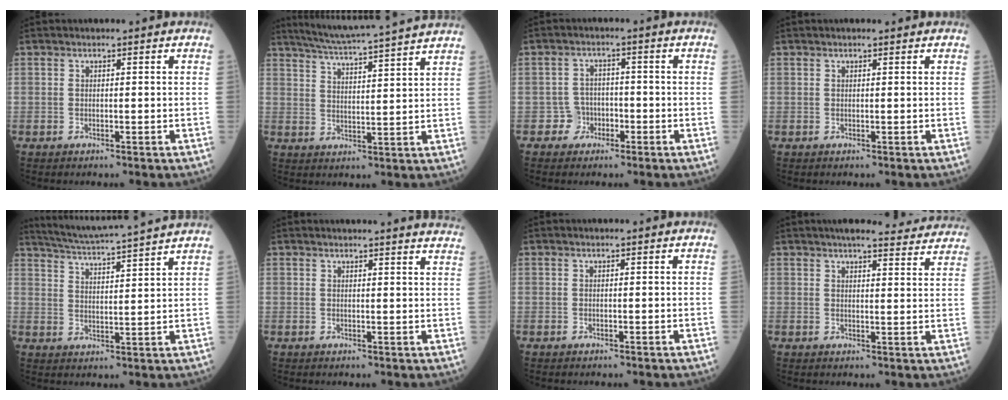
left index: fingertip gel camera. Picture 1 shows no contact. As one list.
[{"total": 16.8, "force": [15.3, -1.3, 6.9], "torque": [-0.125, -0.006, 0.212]}, {"total": 3.2, "force": [-1.7, 2.7, -0.1], "torque": [0.006, 0.012, -0.033]}, {"total": 0.9, "force": [0.8, 0.1, 0.5], "torque": [-0.009, 0.008, 0.012]}, {"total": 14.8, "force": [13.6, -1.4, 5.5], "torque": [-0.106, -0.002, 0.197]}, {"total": 10.6, "force": [10.3, 0.0, 2.3], "torque": [-0.015, -0.029, 0.093]}, {"total": 0.0}, {"total": 14.6, "force": [13.6, 1.9, 4.8], "torque": [-0.045, 0.002, 0.150]}]